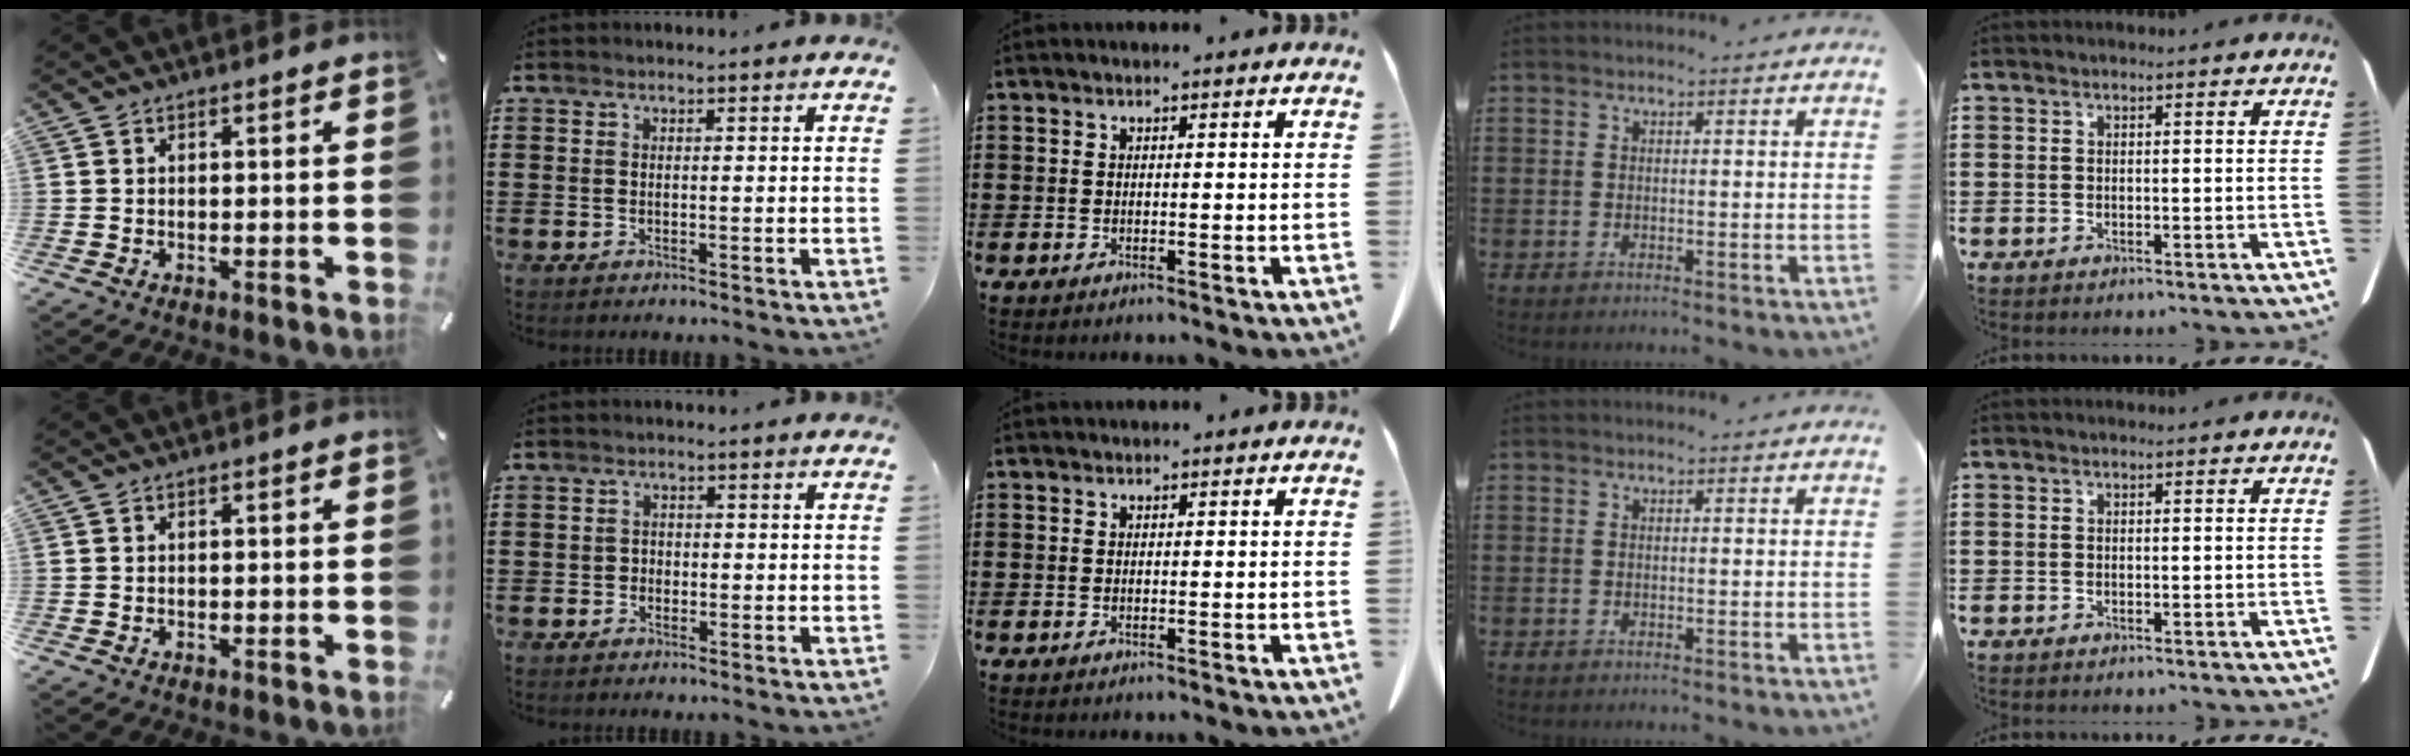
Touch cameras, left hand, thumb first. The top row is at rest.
{"index": {"total": 1.1, "force": [-0.4, 1.0, 0.3], "torque": [-0.010, 0.002, -0.010]}}